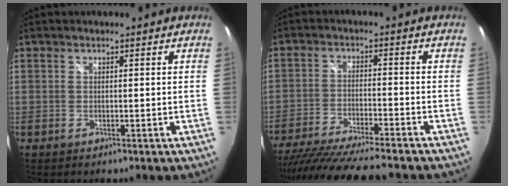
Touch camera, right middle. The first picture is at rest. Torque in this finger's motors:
{"motor_torque": [1.09, -1.05, 0.25, 0.10]}